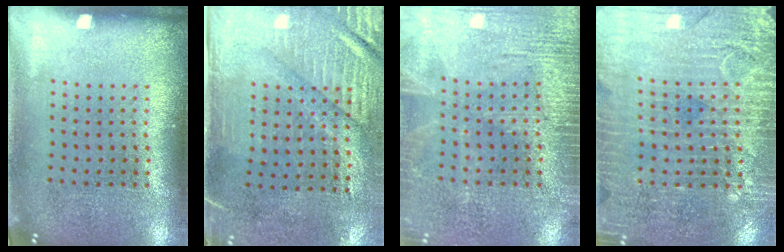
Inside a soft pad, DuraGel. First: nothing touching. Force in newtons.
{"total": 3.0, "press": 2.6, "slide": 1.5}
{"total": 3.5, "press": 3.5, "slide": 0.5}
{"total": 3.5, "press": 3.1, "slide": 1.4}